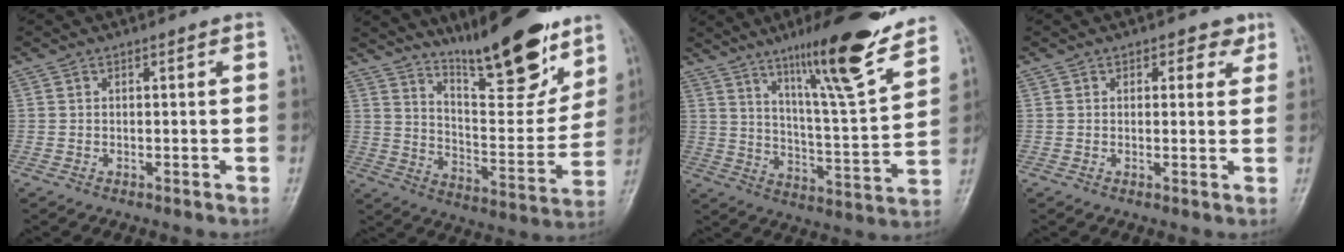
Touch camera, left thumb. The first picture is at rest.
{"total": 19.8, "force": [14.8, 5.0, 12.2], "torque": [-0.139, -0.099, 0.239]}
{"total": 18.6, "force": [13.1, 2.1, 13.0], "torque": [-0.180, -0.076, 0.209]}
{"total": 3.0, "force": [1.6, 2.1, 1.4], "torque": [0.008, -0.006, 0.016]}